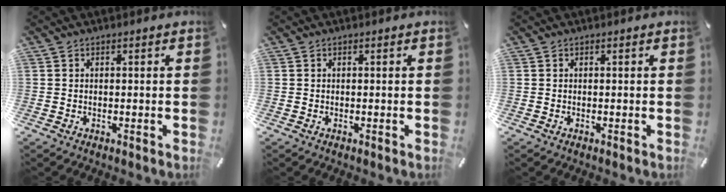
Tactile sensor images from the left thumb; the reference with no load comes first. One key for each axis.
{"total": 0.0}
{"total": 0.0}